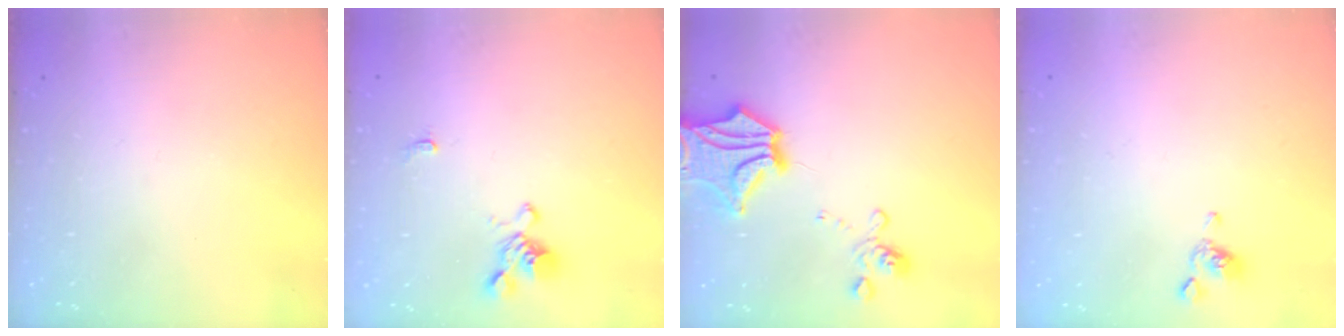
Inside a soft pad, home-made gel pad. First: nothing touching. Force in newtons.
{"total": 1.3, "press": 0.8, "slide": 1.0}
{"total": 6.2, "press": 5.4, "slide": 3.1}
{"total": 2.5, "press": 2.5, "slide": 0.2}